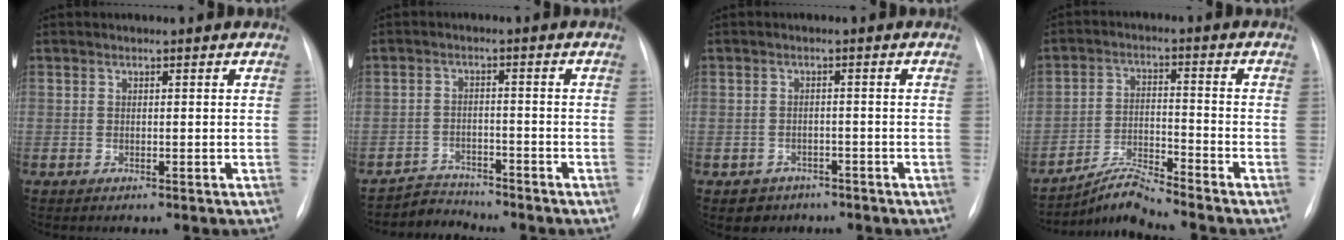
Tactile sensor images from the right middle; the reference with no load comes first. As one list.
[{"total": 4.0, "force": [-3.8, 0.6, -1.3], "torque": [0.020, -0.005, -0.062]}, {"total": 3.3, "force": [-2.1, 2.6, 0.2], "torque": [-0.008, 0.008, -0.024]}, {"total": 6.0, "force": [-5.8, -1.3, 1.2], "torque": [-0.037, -0.011, -0.105]}]